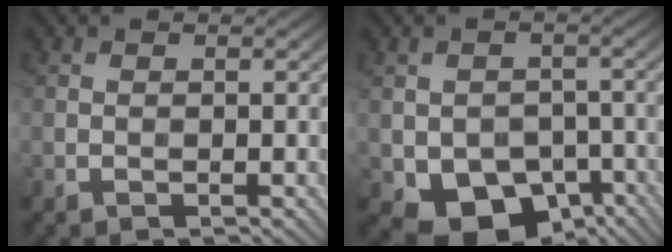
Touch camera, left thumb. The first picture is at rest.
{"total": 9.7, "force": [-4.1, 6.9, 5.5], "torque": [-0.089, -0.032, -0.050]}